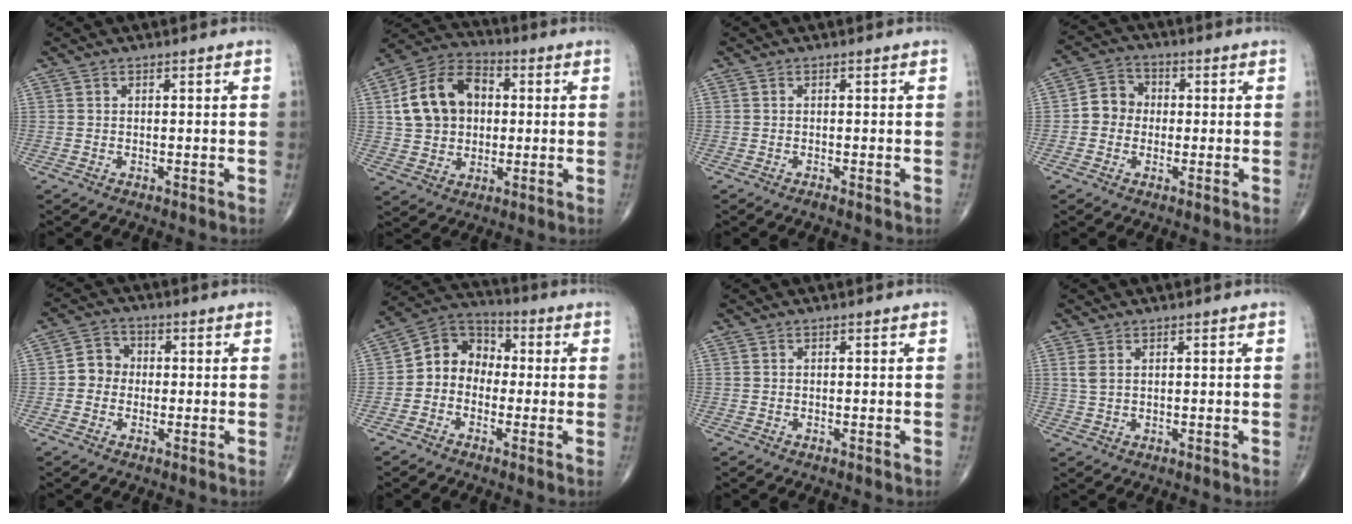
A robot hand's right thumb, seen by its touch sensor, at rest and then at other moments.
{"total": 14.5, "force": [2.1, 11.1, 9.2], "torque": [-0.143, 0.020, 0.032]}
{"total": 0.6, "force": [-0.4, 0.0, 0.4], "torque": [-0.007, -0.001, -0.010]}
{"total": 5.9, "force": [-0.5, 5.3, 2.5], "torque": [-0.022, 0.019, -0.021]}
{"total": 4.8, "force": [-0.4, 4.4, 2.0], "torque": [-0.012, 0.016, -0.019]}
{"total": 9.1, "force": [-0.8, 7.6, 4.8], "torque": [-0.051, 0.041, -0.034]}
{"total": 0.0}
{"total": 2.1, "force": [0.9, 1.2, 1.5], "torque": [-0.034, 0.006, 0.027]}